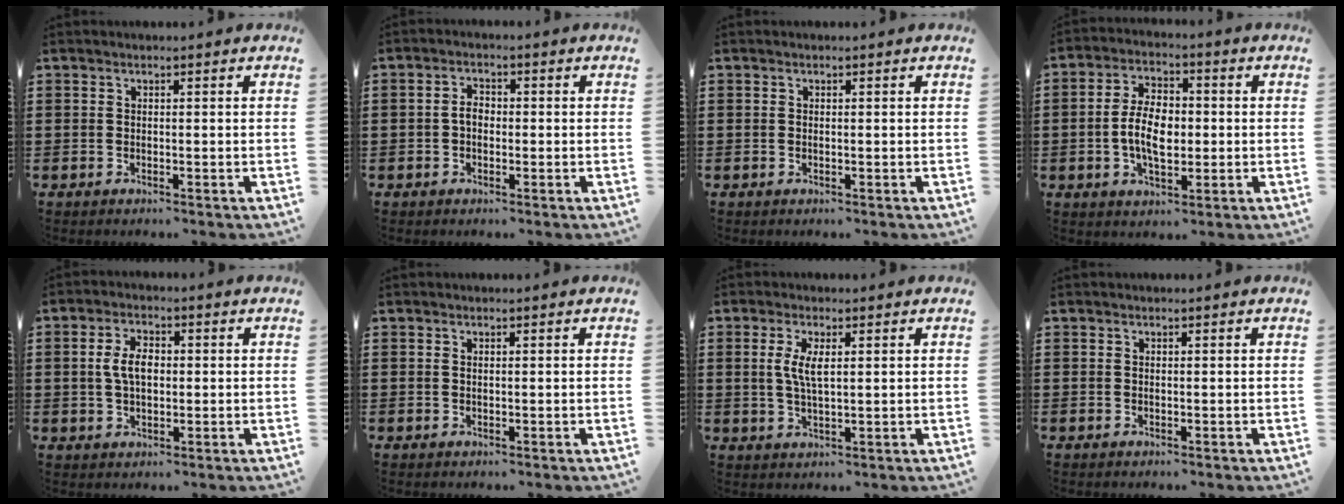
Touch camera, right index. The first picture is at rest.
{"total": 2.3, "force": [-0.5, 1.4, 1.7], "torque": [-0.041, 0.000, -0.012]}
{"total": 0.0}
{"total": 7.2, "force": [-0.8, 4.1, 5.9], "torque": [-0.121, 0.002, -0.022]}
{"total": 4.8, "force": [0.3, 2.6, 4.0], "torque": [-0.089, 0.007, 0.001]}
{"total": 0.0}
{"total": 4.0, "force": [0.9, 1.1, 3.7], "torque": [-0.075, 0.005, 0.013]}
{"total": 0.0}